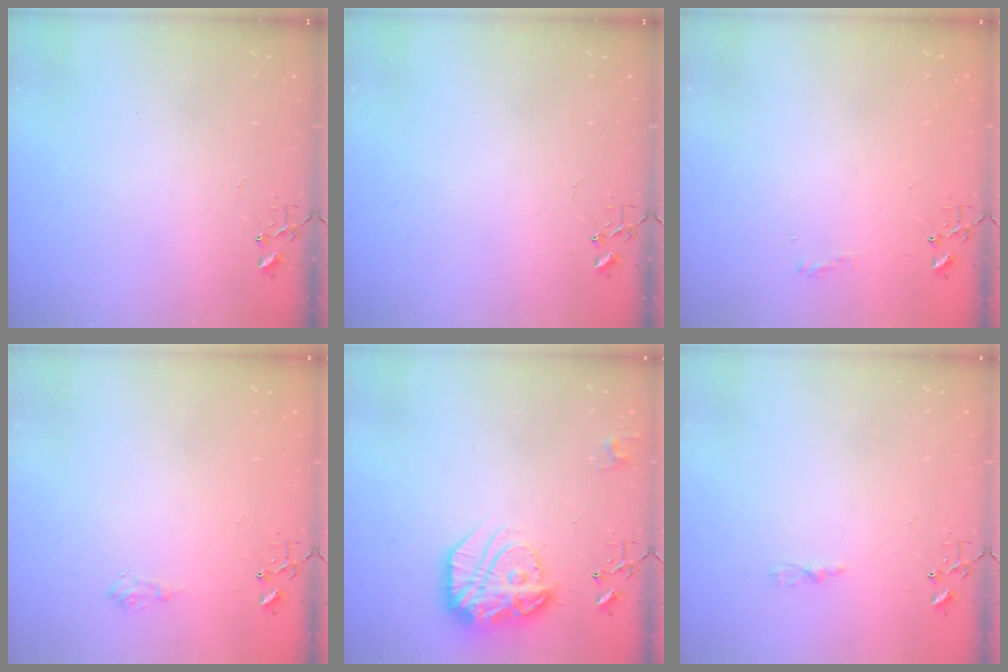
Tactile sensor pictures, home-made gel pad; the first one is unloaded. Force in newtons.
{"total": 0.0}
{"total": 6.3, "press": 6.3, "slide": 0.8}
{"total": 6.2, "press": 6.2, "slide": 0.8}
{"total": 20.4, "press": 20.3, "slide": 1.8}
{"total": 2.9, "press": 2.9, "slide": 0.4}